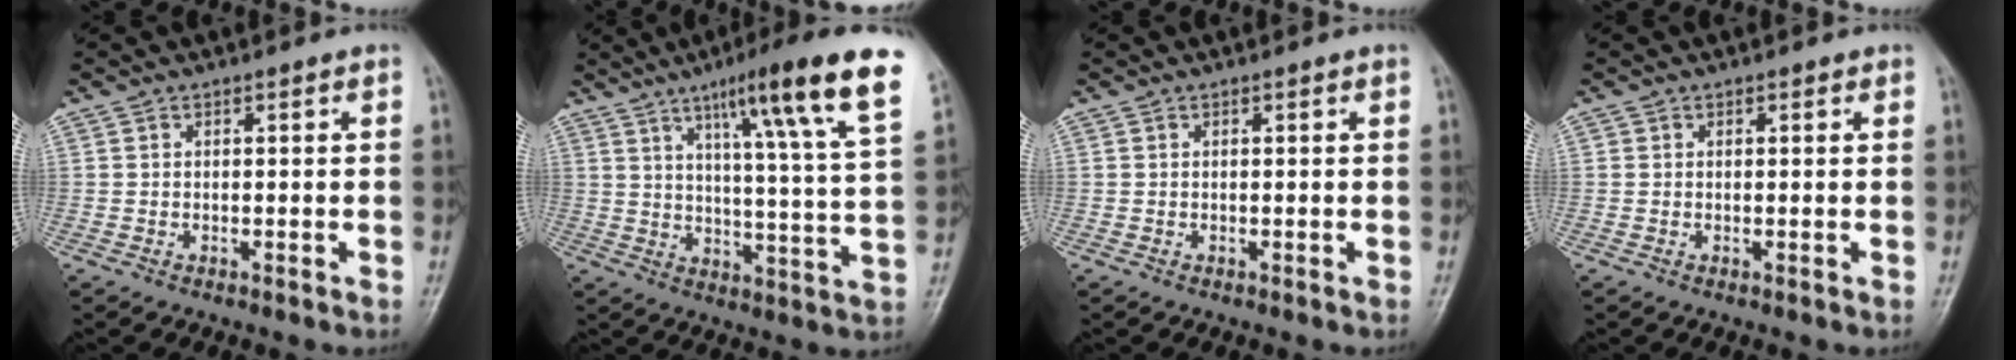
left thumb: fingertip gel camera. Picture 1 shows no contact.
{"total": 19.3, "force": [11.1, 1.5, 15.7], "torque": [-0.211, -0.042, 0.152]}
{"total": 0.0}
{"total": 0.7, "force": [0.3, 0.6, 0.0], "torque": [0.016, 0.000, 0.004]}